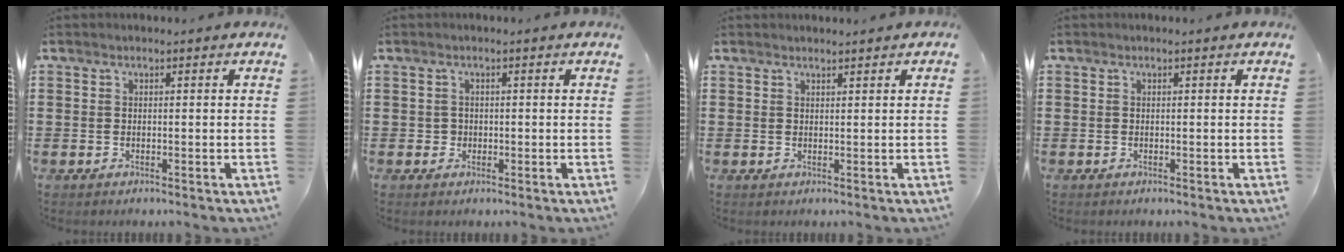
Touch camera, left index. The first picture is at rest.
{"total": 1.2, "force": [0.1, 1.1, 0.3], "torque": [-0.010, 0.005, 0.001]}
{"total": 0.9, "force": [0.9, 0.0, 0.1], "torque": [-0.004, -0.001, 0.018]}
{"total": 0.0}